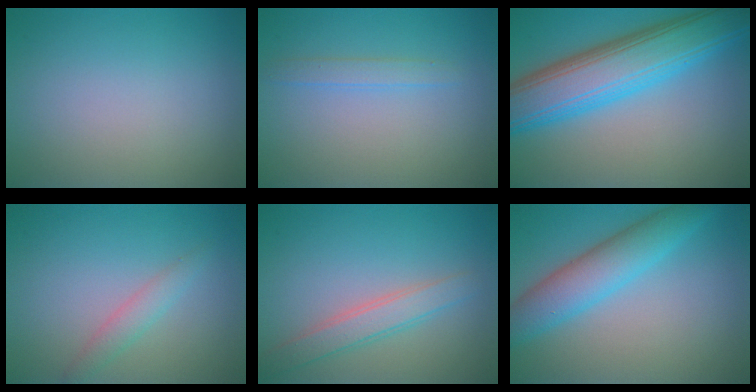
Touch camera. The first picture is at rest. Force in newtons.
{"total": 1.4, "press": 1.4, "slide": 0.1}
{"total": 9.9, "press": 9.9, "slide": 0.2}
{"total": 1.6, "press": 1.6, "slide": 0.2}
{"total": 2.8, "press": 2.8, "slide": 0.2}
{"total": 5.3, "press": 5.3, "slide": 0.1}